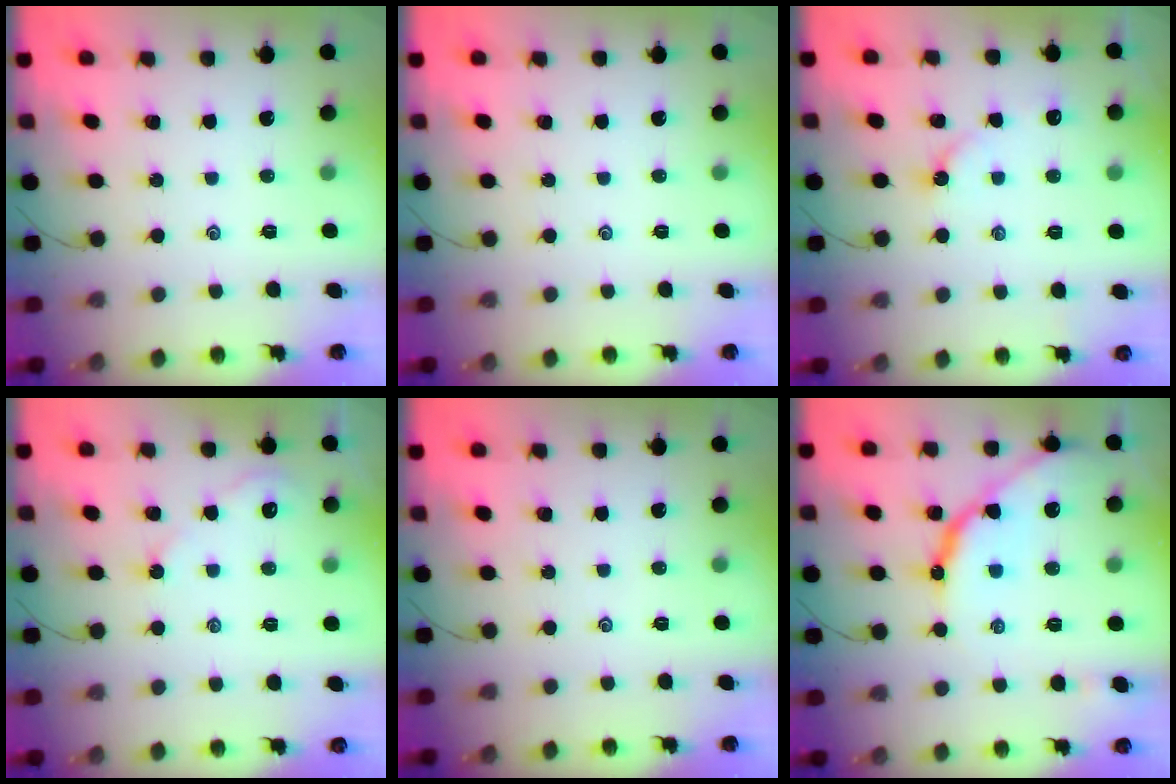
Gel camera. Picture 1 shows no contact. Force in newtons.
{"total": 0.0}
{"total": 2.2, "press": 2.2, "slide": 0.4}
{"total": 2.5, "press": 2.4, "slide": 0.4}
{"total": 0.0}
{"total": 12.4, "press": 12.4, "slide": 1.1}